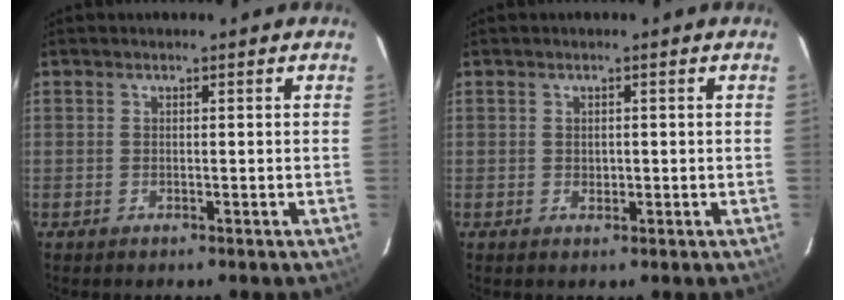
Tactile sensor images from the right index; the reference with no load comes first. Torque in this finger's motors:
{"motor_torque": [-0.08, 0.00, -0.02, 0.00]}